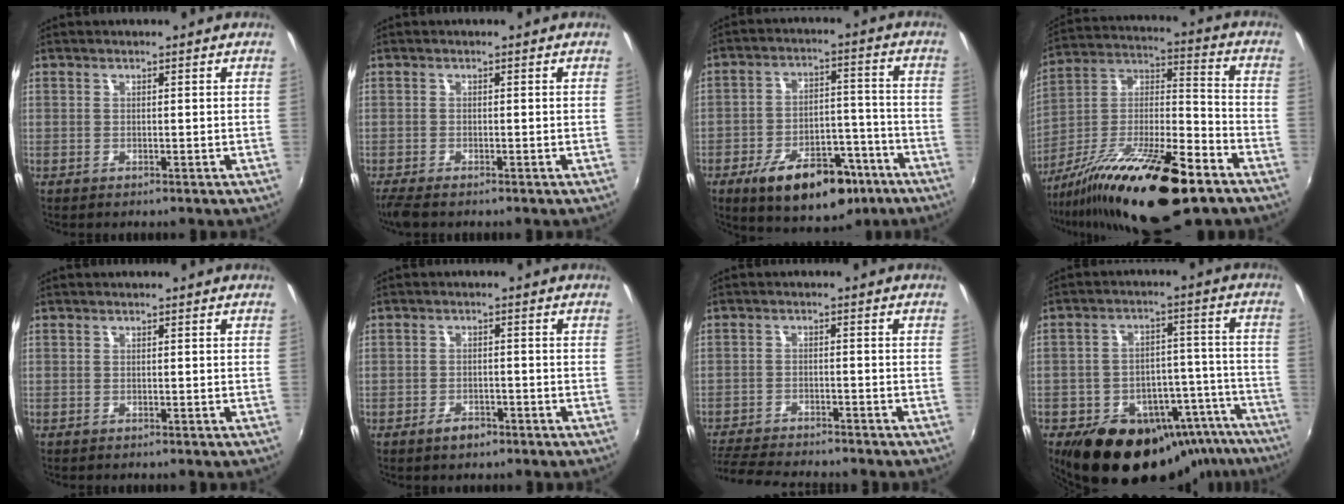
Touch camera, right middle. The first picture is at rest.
{"total": 3.3, "force": [-2.6, 0.6, 2.0], "torque": [-0.044, -0.017, -0.049]}
{"total": 16.5, "force": [-10.1, 8.2, 10.2], "torque": [-0.176, 0.013, -0.139]}
{"total": 24.6, "force": [-15.4, 6.1, 18.2], "torque": [-0.310, -0.026, -0.265]}
{"total": 0.0}
{"total": 2.7, "force": [-1.9, 1.5, 1.1], "torque": [-0.025, 0.001, -0.030]}
{"total": 11.2, "force": [-10.2, 1.9, 4.3], "torque": [-0.111, -0.020, -0.169]}
{"total": 23.1, "force": [-16.8, 12.3, 9.9], "torque": [-0.175, 0.036, -0.205]}